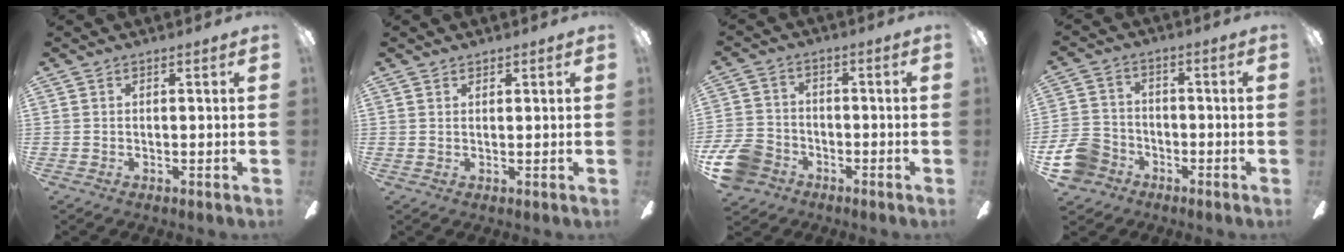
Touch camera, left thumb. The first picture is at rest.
{"total": 1.1, "force": [1.0, 0.3, -0.1], "torque": [0.002, -0.001, 0.020]}
{"total": 9.8, "force": [-5.3, 7.2, 4.0], "torque": [-0.095, 0.041, -0.097]}
{"total": 10.3, "force": [-5.1, 8.0, 4.1], "torque": [-0.108, 0.038, -0.093]}